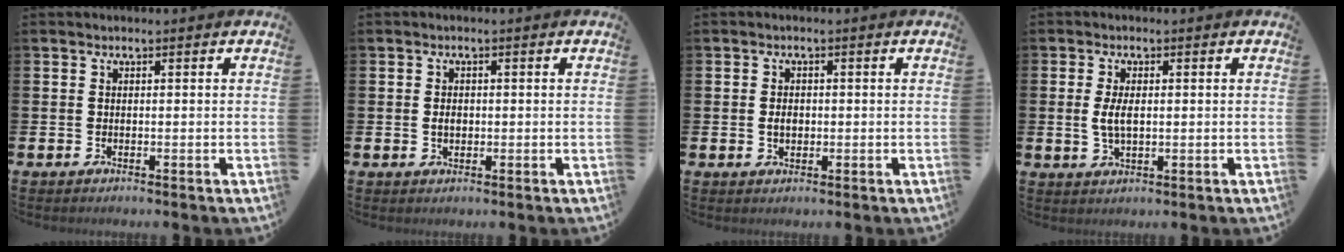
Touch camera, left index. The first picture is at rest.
{"total": 1.5, "force": [0.0, 1.0, 1.1], "torque": [-0.010, 0.003, -0.005]}
{"total": 1.9, "force": [0.0, 1.3, 1.3], "torque": [-0.014, 0.003, -0.005]}
{"total": 3.3, "force": [0.3, 1.6, 2.9], "torque": [-0.054, 0.005, 0.002]}